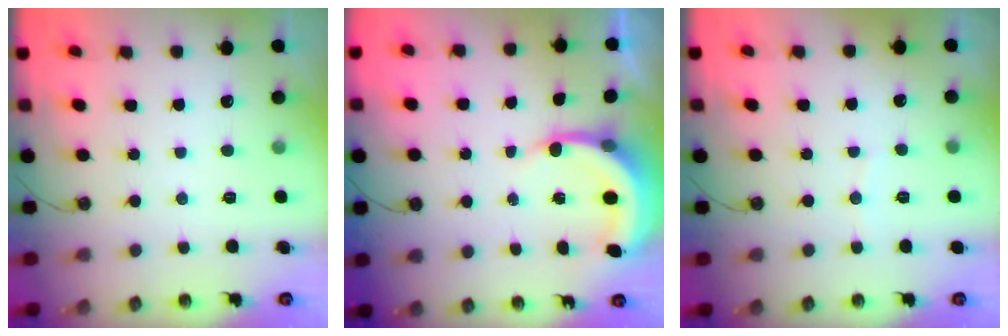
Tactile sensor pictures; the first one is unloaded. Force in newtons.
{"total": 5.9, "press": 5.9, "slide": 0.8}
{"total": 2.5, "press": 2.5, "slide": 0.4}